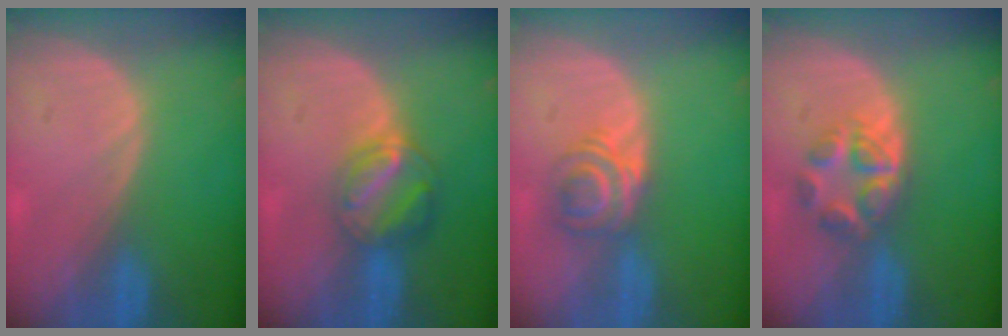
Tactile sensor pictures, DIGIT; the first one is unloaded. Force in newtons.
{"total": 6.3, "press": 5.6, "slide": 2.8}
{"total": 5.9, "press": 4.8, "slide": 3.4}
{"total": 5.4, "press": 5.2, "slide": 1.5}